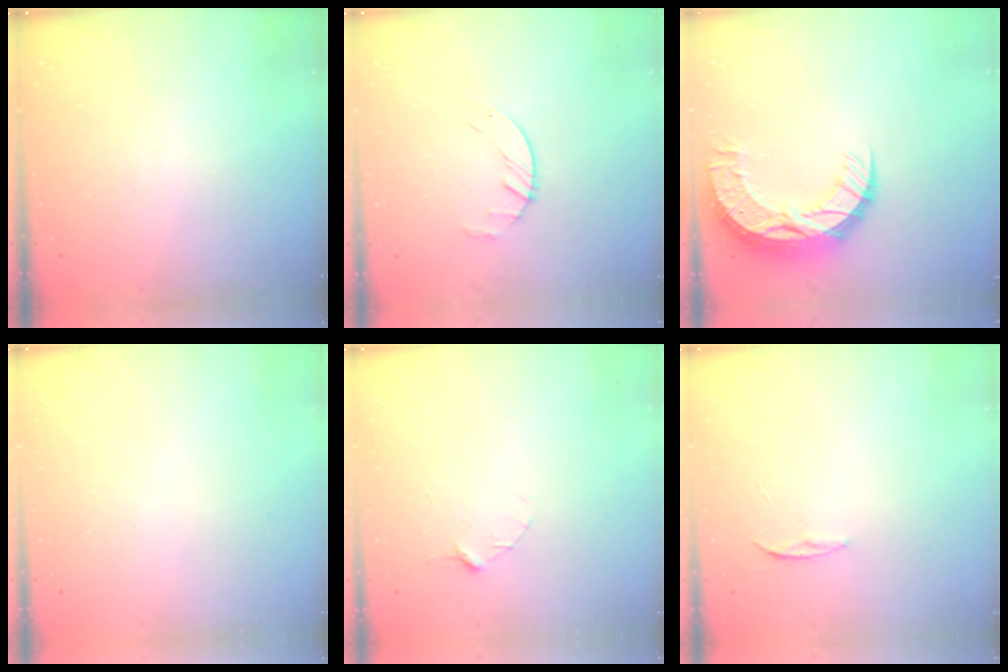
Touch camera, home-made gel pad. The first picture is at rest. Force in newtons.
{"total": 2.2, "press": 2.2, "slide": 0.4}
{"total": 13.3, "press": 13.3, "slide": 0.9}
{"total": 0.0}
{"total": 2.9, "press": 2.9, "slide": 0.3}
{"total": 3.4, "press": 3.4, "slide": 0.4}